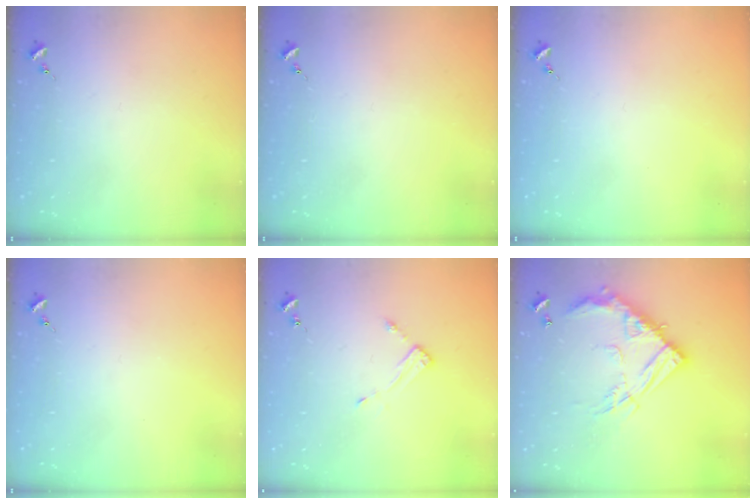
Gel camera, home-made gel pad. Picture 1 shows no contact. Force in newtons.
{"total": 0.0}
{"total": 0.0}
{"total": 0.0}
{"total": 3.3, "press": 3.2, "slide": 0.3}
{"total": 19.4, "press": 19.2, "slide": 2.1}